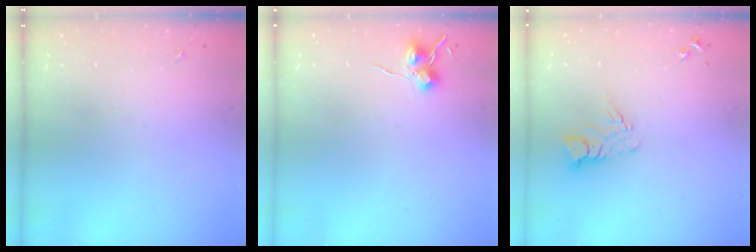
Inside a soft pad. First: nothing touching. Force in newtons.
{"total": 6.9, "press": 6.9, "slide": 0.6}
{"total": 7.0, "press": 7.0, "slide": 0.7}